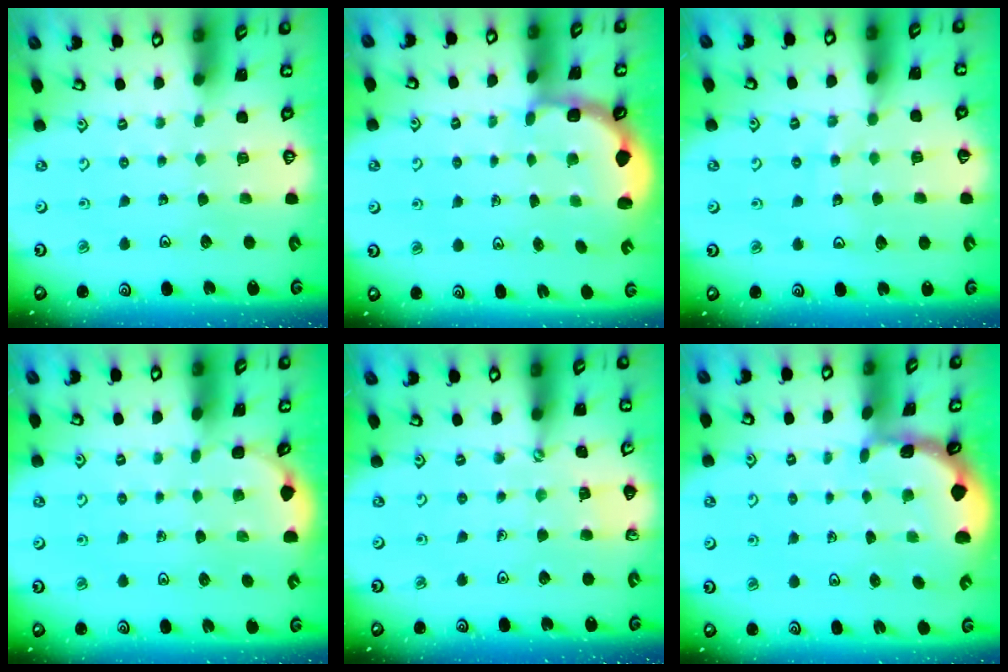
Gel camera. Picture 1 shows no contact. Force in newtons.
{"total": 2.8, "press": 2.2, "slide": 1.7}
{"total": 9.3, "press": 9.2, "slide": 1.1}
{"total": 0.9, "press": 0.9, "slide": 0.1}
{"total": 2.1, "press": 2.1, "slide": 0.4}
{"total": 1.5, "press": 1.5, "slide": 0.2}